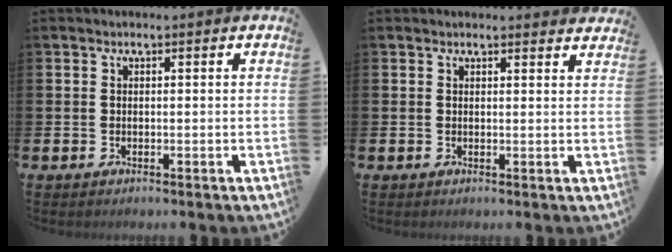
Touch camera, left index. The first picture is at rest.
{"total": 1.4, "force": [1.4, 0.1, -0.1], "torque": [0.011, -0.008, 0.023]}